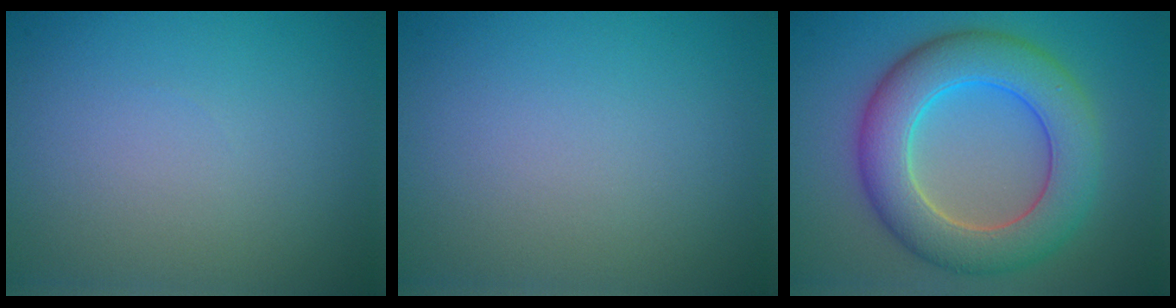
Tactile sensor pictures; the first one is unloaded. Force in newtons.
{"total": 0.0}
{"total": 8.3, "press": 8.3, "slide": 0.7}